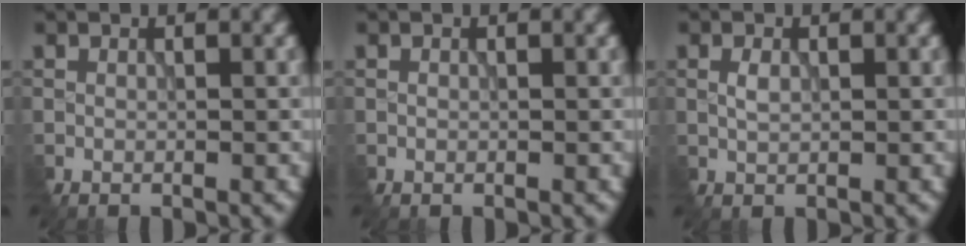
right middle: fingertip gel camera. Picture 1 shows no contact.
{"total": 0.0}
{"total": 1.0, "force": [-0.1, 0.6, 0.7], "torque": [-0.018, 0.000, 0.001]}